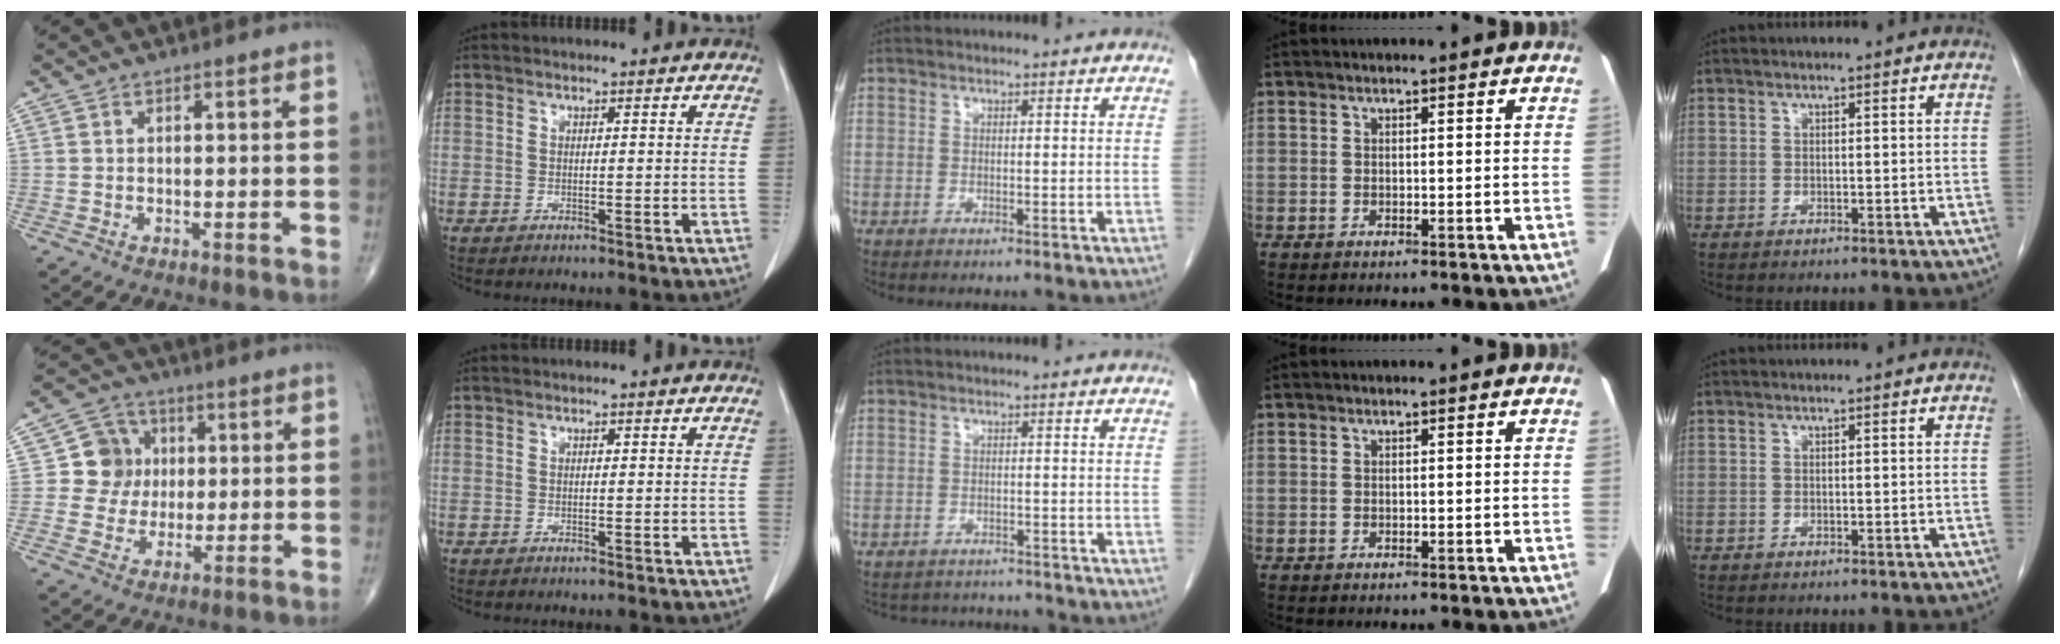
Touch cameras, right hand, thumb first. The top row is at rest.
{"thumb": {"total": 8.2, "force": [1.1, 7.8, 2.2], "torque": [0.006, 0.009, 0.014]}, "middle": {"total": 6.3, "force": [-6.0, 1.9, 0.4], "torque": [-0.003, 0.012, -0.078]}}